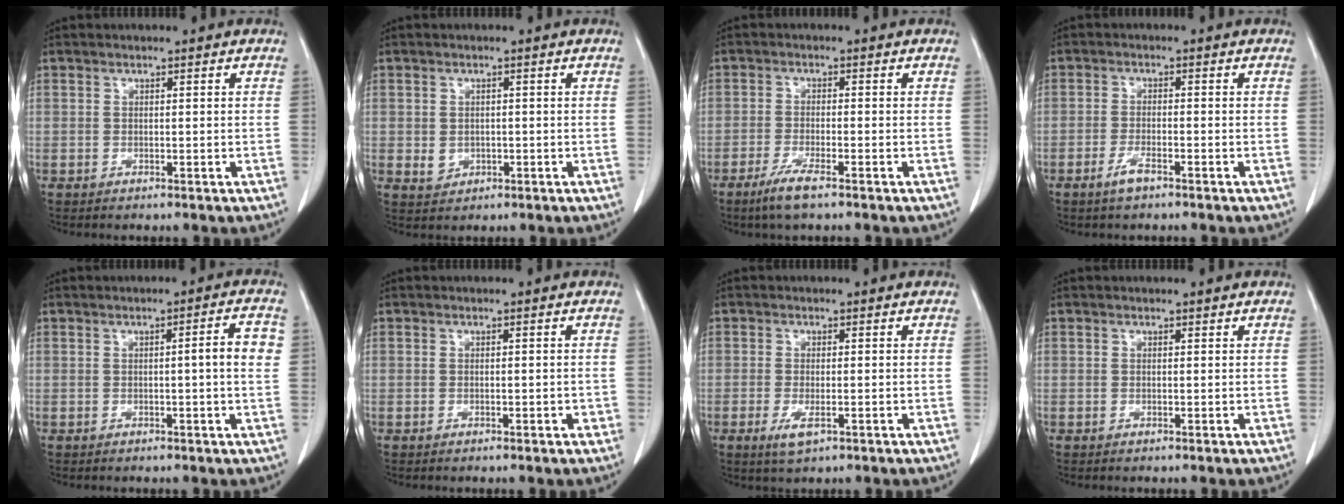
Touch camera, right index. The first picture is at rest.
{"total": 2.4, "force": [-0.1, 2.2, 1.0], "torque": [-0.021, -0.003, 0.009]}
{"total": 4.3, "force": [-2.9, 0.2, 3.2], "torque": [-0.069, -0.010, -0.057]}
{"total": 2.8, "force": [-1.9, 0.5, 2.0], "torque": [-0.044, -0.001, -0.037]}
{"total": 4.3, "force": [0.2, 0.0, 4.3], "torque": [-0.057, 0.004, 0.000]}
{"total": 1.0, "force": [-0.2, 0.4, 0.9], "torque": [-0.014, 0.001, 0.000]}
{"total": 2.7, "force": [-1.1, 0.7, 2.4], "torque": [-0.049, -0.008, -0.014]}
{"total": 0.0}